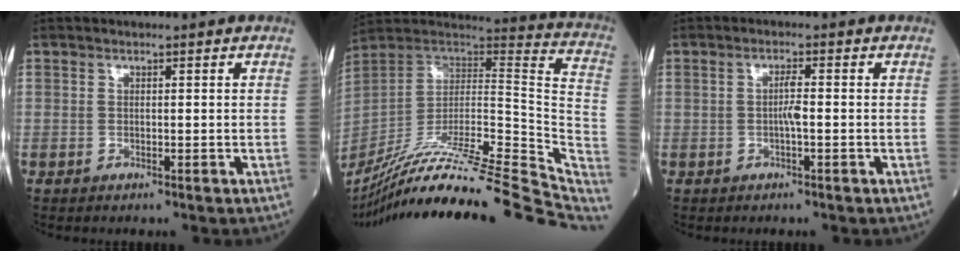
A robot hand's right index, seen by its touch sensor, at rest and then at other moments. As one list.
[{"total": 36.6, "force": [-30.7, 2.5, 19.9], "torque": [-0.228, -0.045, -0.448]}, {"total": 2.2, "force": [-0.4, 0.1, 2.2], "torque": [-0.039, 0.002, -0.008]}]